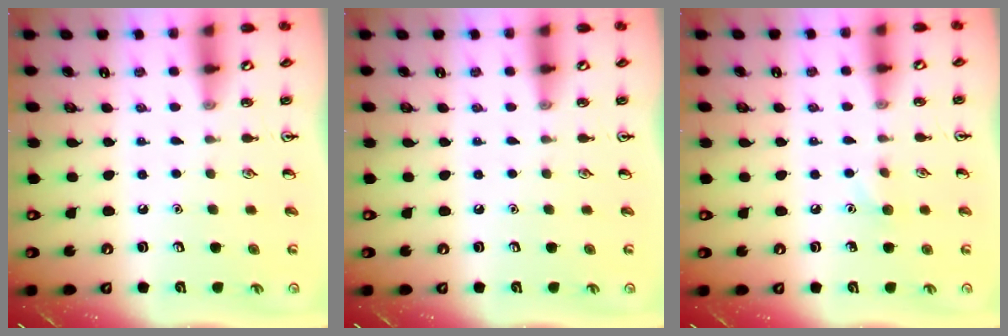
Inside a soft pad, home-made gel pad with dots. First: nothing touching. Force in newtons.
{"total": 0.0}
{"total": 5.5, "press": 5.2, "slide": 1.5}